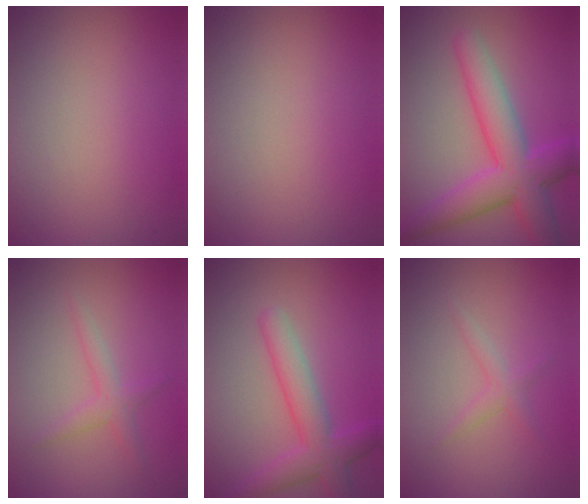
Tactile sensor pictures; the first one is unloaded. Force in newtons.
{"total": 0.0}
{"total": 7.4, "press": 7.4, "slide": 0.3}
{"total": 1.8, "press": 1.8, "slide": 0.0}
{"total": 4.5, "press": 4.5, "slide": 0.3}
{"total": 1.3, "press": 1.3, "slide": 0.0}